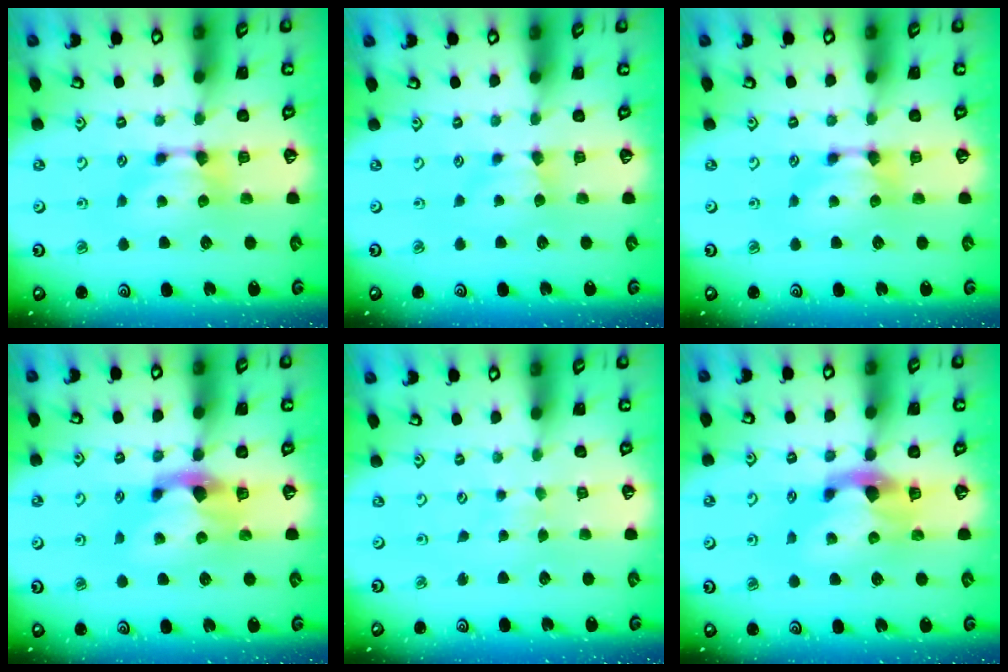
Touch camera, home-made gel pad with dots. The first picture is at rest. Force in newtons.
{"total": 1.2, "press": 1.1, "slide": 0.4}
{"total": 0.0}
{"total": 2.9, "press": 2.6, "slide": 1.3}
{"total": 3.3, "press": 3.3, "slide": 0.3}
{"total": 2.8, "press": 2.5, "slide": 1.3}